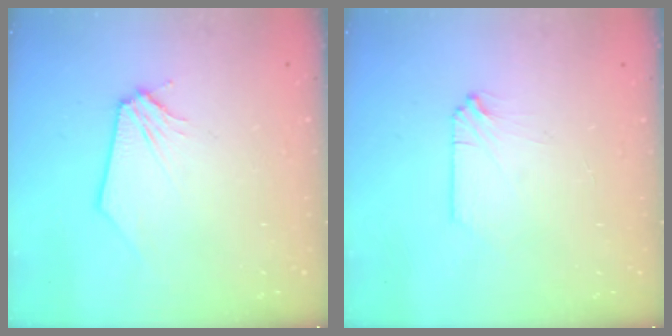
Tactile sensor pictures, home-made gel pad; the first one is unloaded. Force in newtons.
{"total": 0.0}